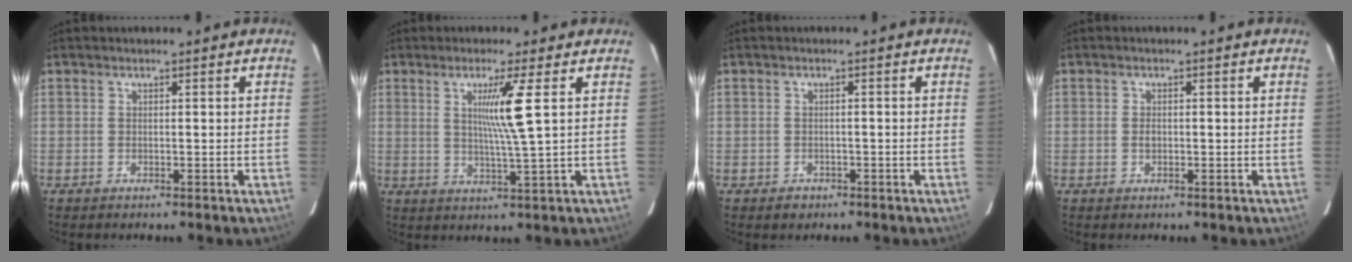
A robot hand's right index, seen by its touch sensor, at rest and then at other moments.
{"total": 6.4, "force": [1.8, -1.6, 6.0], "torque": [-0.110, -0.013, 0.035]}
{"total": 1.7, "force": [-1.0, 1.3, 0.3], "torque": [-0.006, 0.003, -0.011]}
{"total": 1.0, "force": [-0.2, 0.6, 0.8], "torque": [-0.018, 0.001, -0.002]}